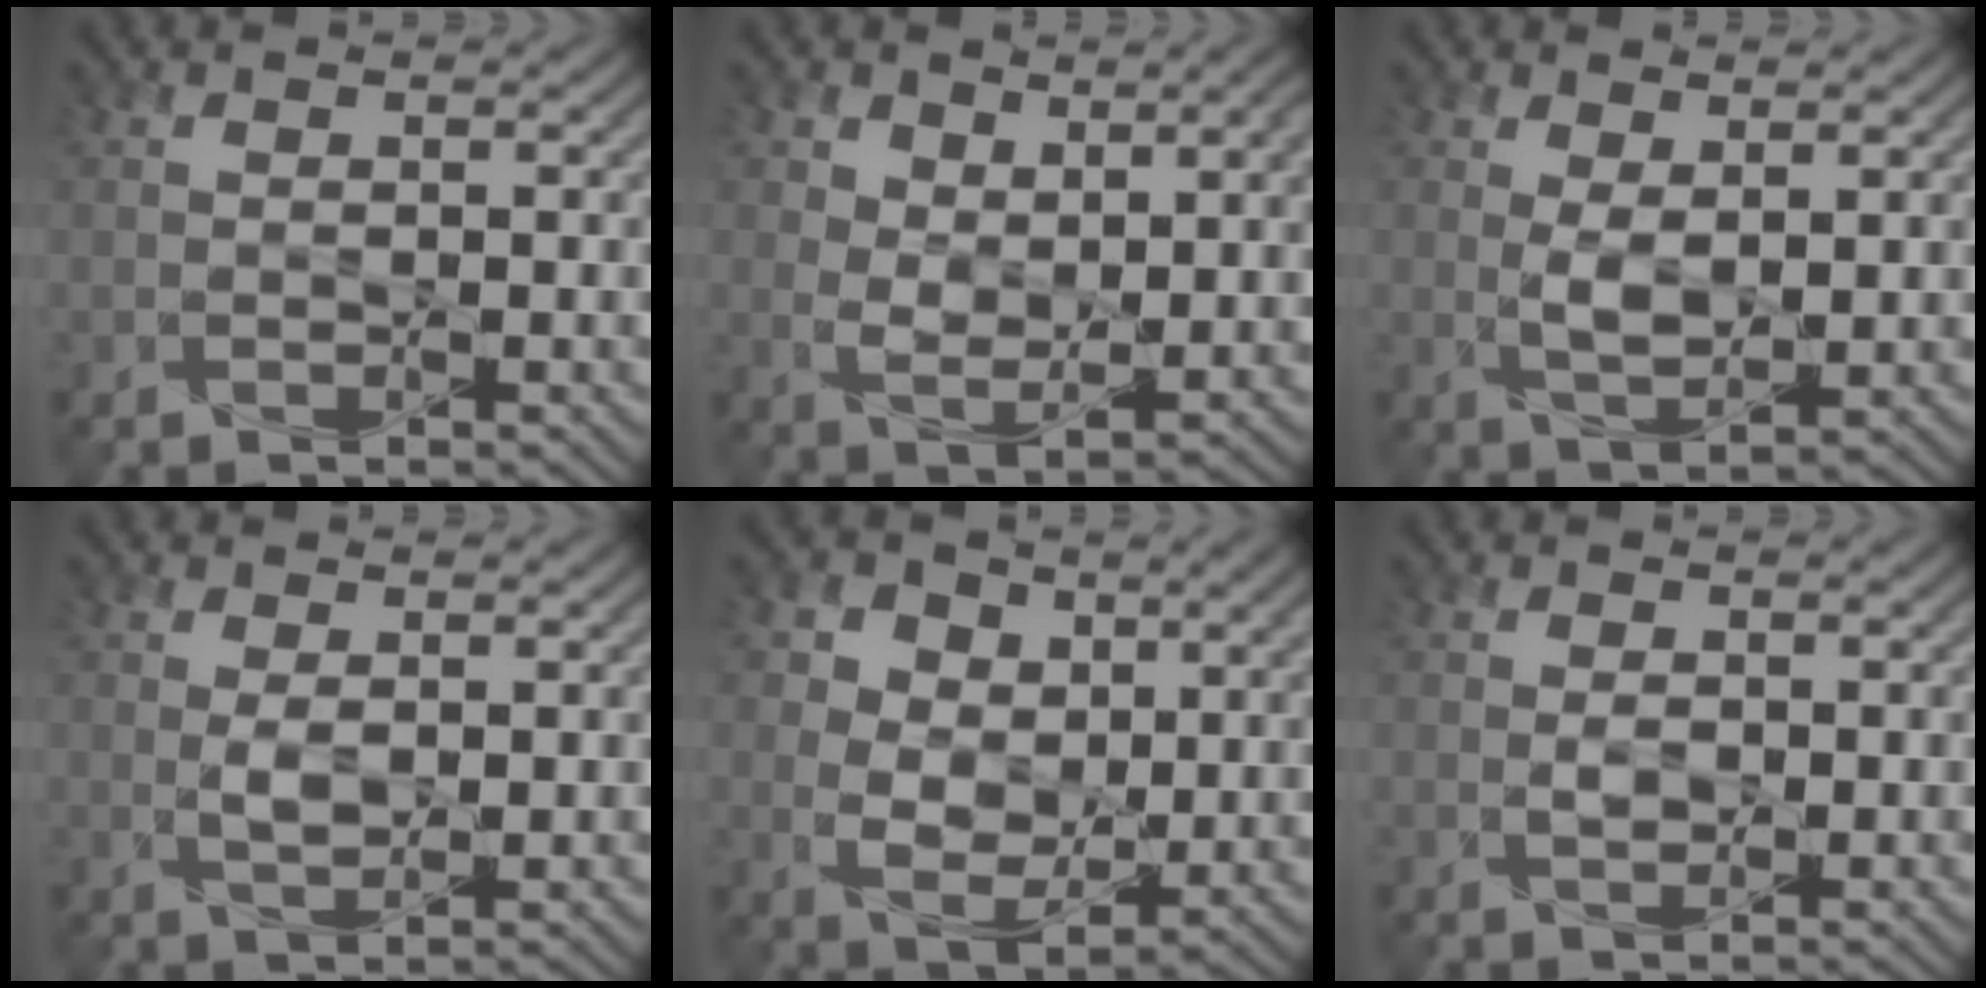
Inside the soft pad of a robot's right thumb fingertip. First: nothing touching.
{"total": 7.5, "force": [3.3, 4.3, 5.3], "torque": [-0.103, -0.011, 0.060]}
{"total": 3.1, "force": [0.9, 1.3, 2.6], "torque": [-0.062, -0.007, 0.022]}
{"total": 2.3, "force": [0.4, 1.2, 2.0], "torque": [-0.045, -0.005, 0.010]}
{"total": 9.1, "force": [3.6, 6.1, 5.7], "torque": [-0.128, 0.000, 0.056]}
{"total": 1.5, "force": [0.1, 1.0, 1.1], "torque": [-0.023, -0.003, 0.003]}